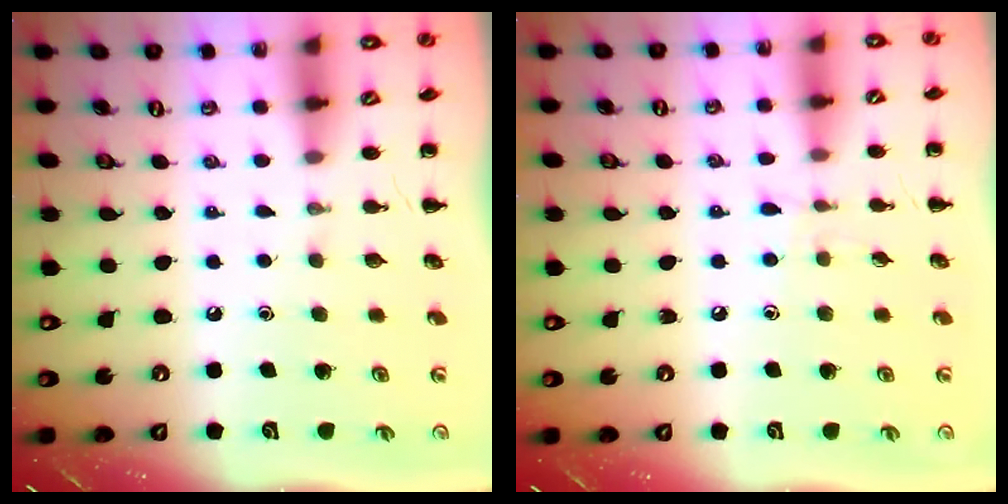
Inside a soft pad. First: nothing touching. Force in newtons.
{"total": 4.4, "press": 4.0, "slide": 1.9}